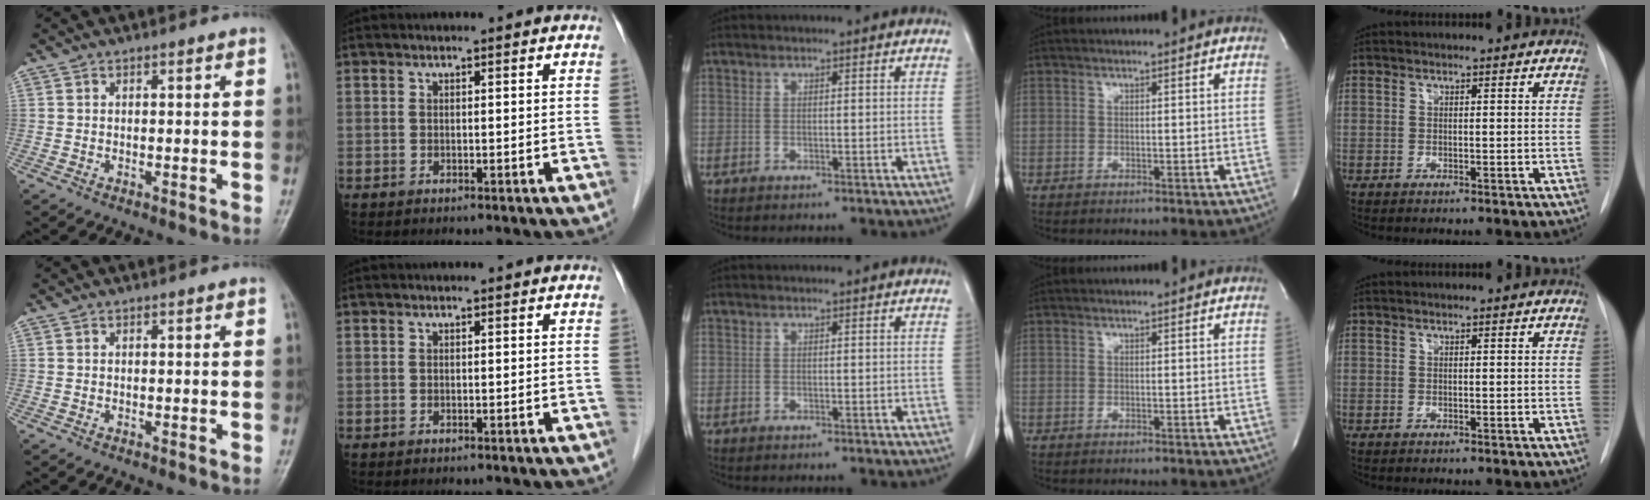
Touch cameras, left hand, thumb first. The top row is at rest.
{}